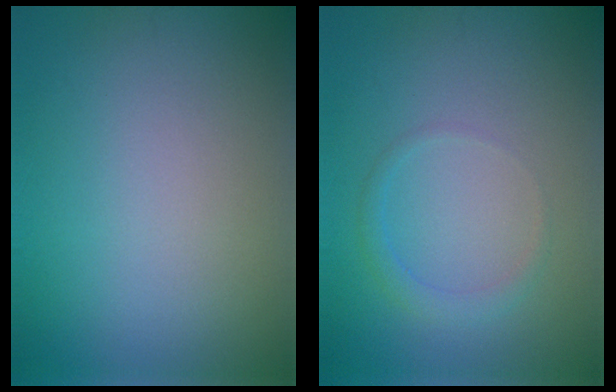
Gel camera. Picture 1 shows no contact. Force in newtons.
{"total": 1.4, "press": 1.4, "slide": 0.1}